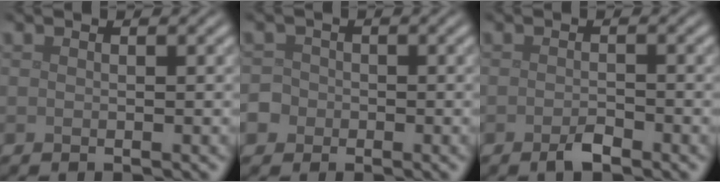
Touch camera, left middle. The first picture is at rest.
{"total": 4.8, "force": [-2.3, 4.1, 1.0], "torque": [-0.013, -0.006, -0.058]}
{"total": 1.5, "force": [-1.0, 0.5, 1.0], "torque": [-0.021, -0.001, -0.020]}